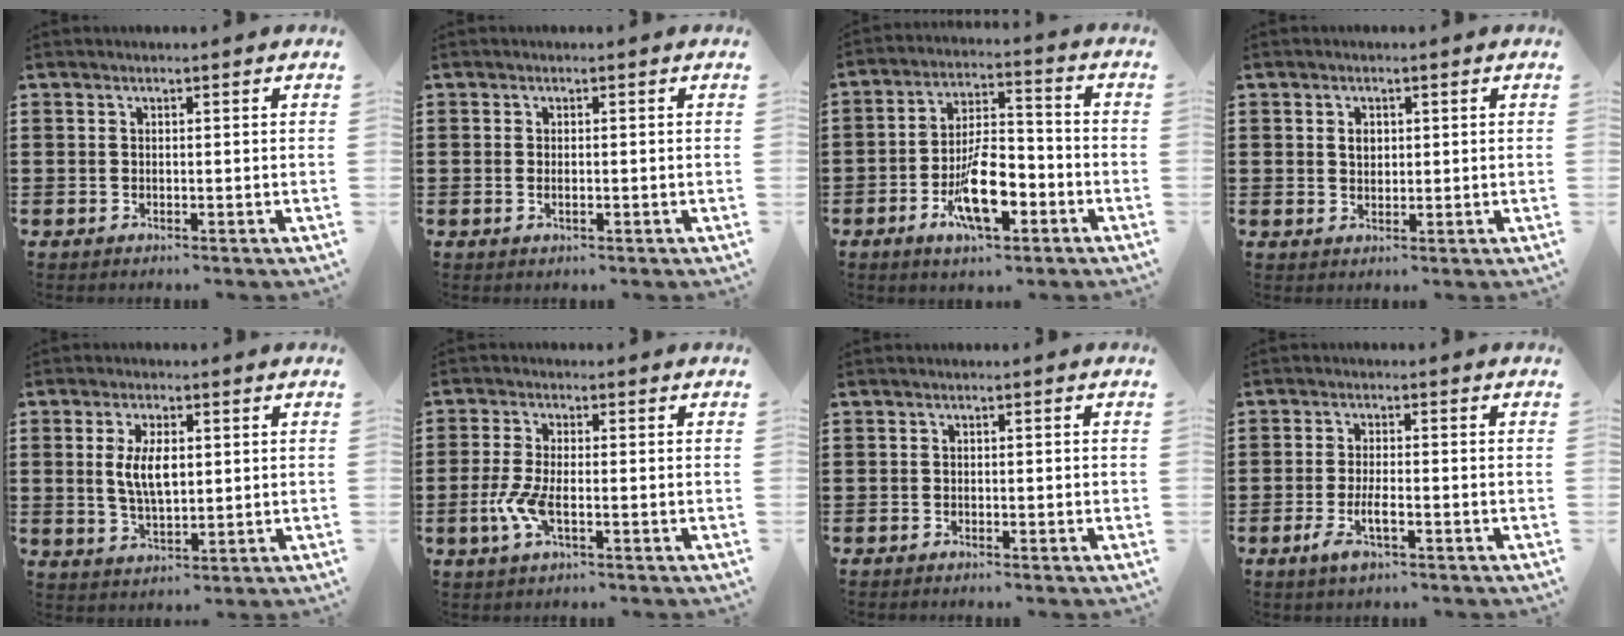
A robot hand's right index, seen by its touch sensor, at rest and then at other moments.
{"total": 1.0, "force": [-0.2, 0.3, 1.0], "torque": [-0.018, -0.001, -0.004]}
{"total": 11.2, "force": [-4.9, 4.5, 9.0], "torque": [-0.171, 0.007, -0.082]}
{"total": 2.0, "force": [0.5, 1.4, 1.3], "torque": [-0.029, 0.007, 0.009]}
{"total": 6.0, "force": [0.8, 2.7, 5.3], "torque": [-0.106, 0.003, 0.008]}
{"total": 5.1, "force": [-1.5, 1.7, 4.5], "torque": [-0.111, -0.012, -0.035]}
{"total": 0.7, "force": [-0.7, 0.1, 0.2], "torque": [-0.007, -0.004, -0.012]}
{"total": 4.3, "force": [-1.9, 1.0, 3.7], "torque": [-0.075, -0.006, -0.037]}